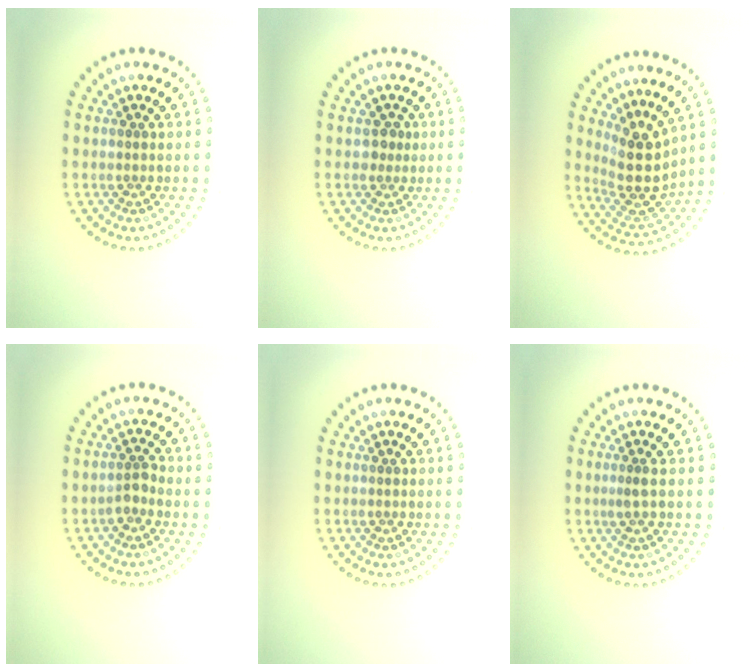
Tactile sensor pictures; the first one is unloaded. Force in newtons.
{"total": 1.0, "press": 0.8, "slide": 0.7}
{"total": 4.3, "press": 3.3, "slide": 2.7}
{"total": 1.4, "press": 1.1, "slide": 0.8}
{"total": 0.0}
{"total": 0.9, "press": 0.5, "slide": 0.7}